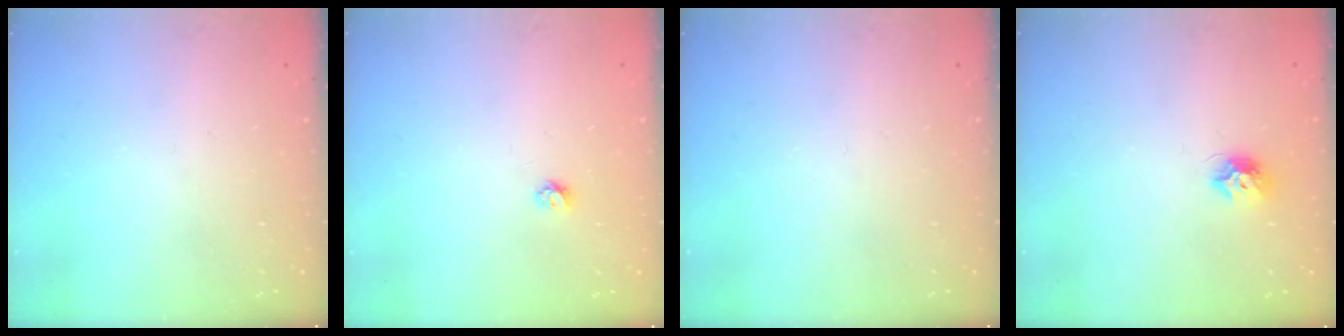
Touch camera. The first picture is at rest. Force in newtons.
{"total": 3.4, "press": 3.4, "slide": 0.3}
{"total": 0.0}
{"total": 7.4, "press": 7.4, "slide": 0.2}